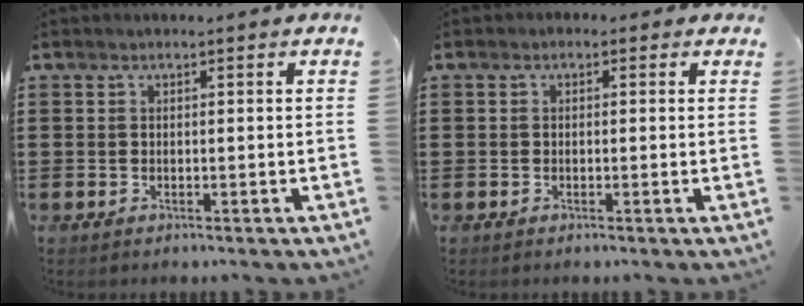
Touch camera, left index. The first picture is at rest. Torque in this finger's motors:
{"motor_torque": [2.14, 0.00, 0.30, 0.00]}